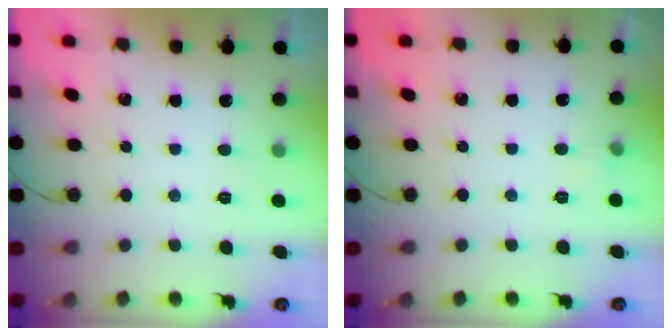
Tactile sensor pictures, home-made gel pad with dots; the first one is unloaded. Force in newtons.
{"total": 2.5, "press": 2.3, "slide": 1.1}